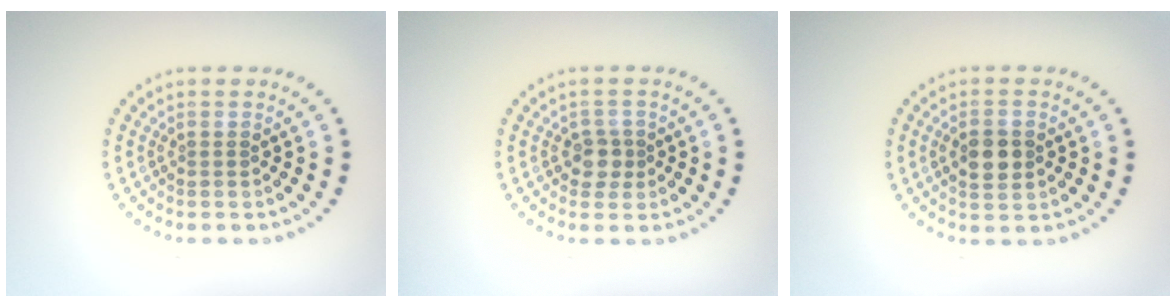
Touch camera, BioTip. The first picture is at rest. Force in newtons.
{"total": 1.9, "press": 1.6, "slide": 0.9}
{"total": 3.3, "press": 3.3, "slide": 0.1}